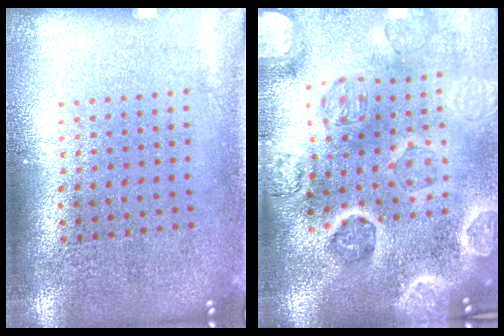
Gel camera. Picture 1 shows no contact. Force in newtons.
{"total": 4.3, "press": 3.9, "slide": 1.6}